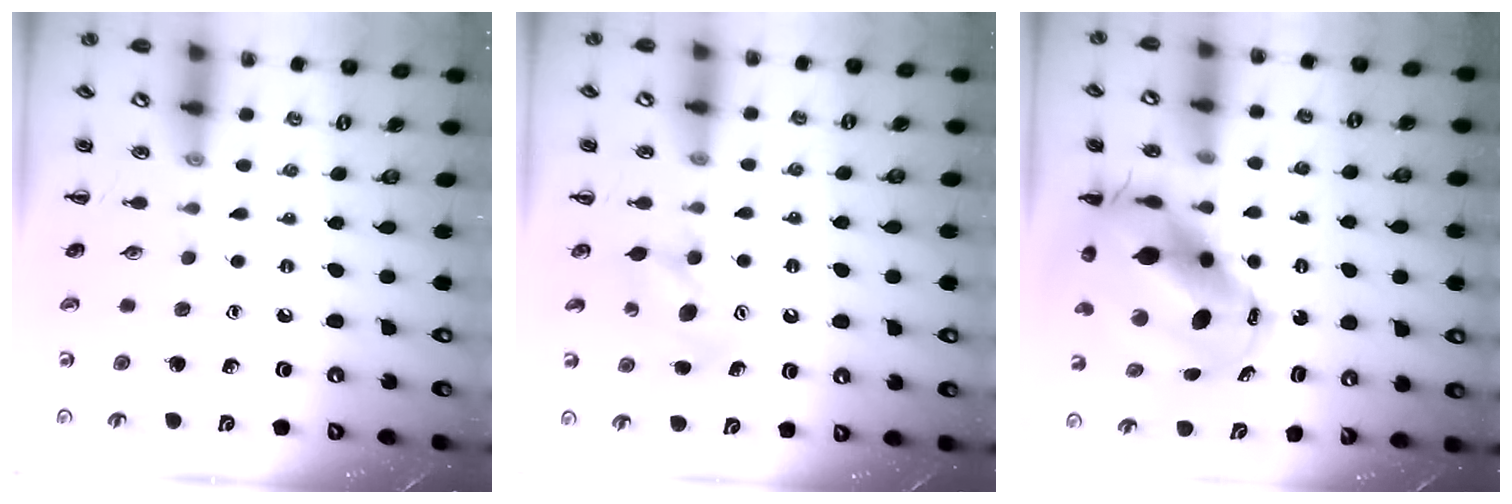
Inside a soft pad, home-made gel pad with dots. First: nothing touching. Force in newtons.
{"total": 5.2, "press": 5.1, "slide": 0.9}
{"total": 13.2, "press": 12.7, "slide": 3.8}